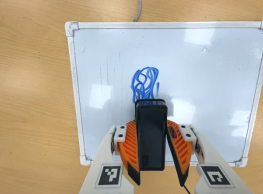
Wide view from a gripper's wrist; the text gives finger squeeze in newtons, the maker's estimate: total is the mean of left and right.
{"total": 5.7, "left": 4.7, "right": 6.7}